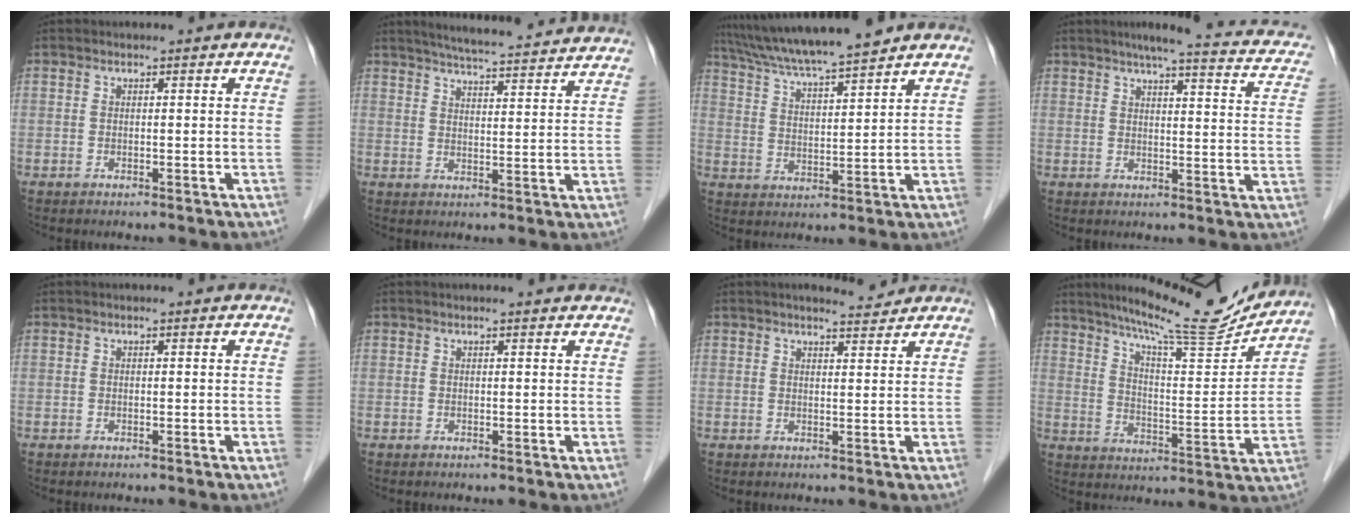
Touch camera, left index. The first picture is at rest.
{"total": 18.4, "force": [17.0, 1.3, 6.8], "torque": [-0.101, 0.003, 0.218]}
{"total": 12.9, "force": [11.3, -0.2, 6.2], "torque": [-0.112, 0.015, 0.192]}
{"total": 16.9, "force": [13.6, 2.6, 9.7], "torque": [-0.117, 0.003, 0.145]}
{"total": 0.0}
{"total": 2.9, "force": [2.7, 0.4, 0.9], "torque": [-0.016, 0.009, 0.024]}
{"total": 2.4, "force": [2.3, 0.2, 0.4], "torque": [-0.009, -0.006, 0.034]}
{"total": 17.2, "force": [15.6, 1.0, 7.1], "torque": [-0.116, -0.028, 0.227]}